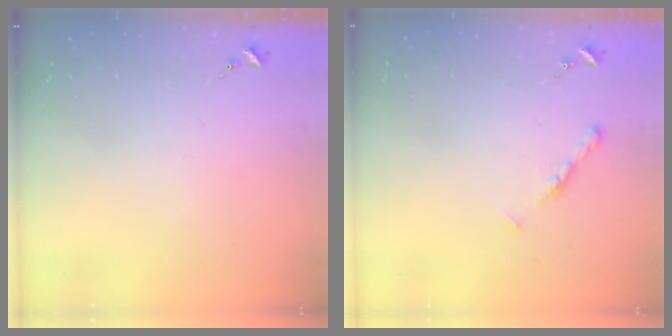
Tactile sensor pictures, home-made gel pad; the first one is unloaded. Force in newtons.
{"total": 5.3, "press": 5.2, "slide": 0.6}